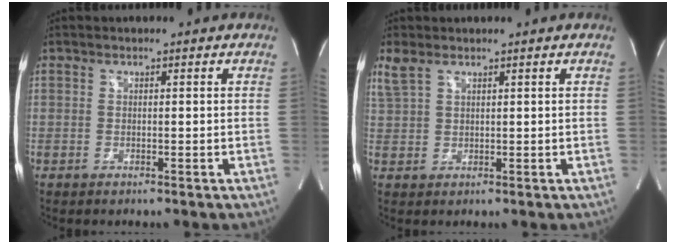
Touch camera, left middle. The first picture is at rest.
{"total": 3.4, "force": [2.4, 1.3, 2.0], "torque": [-0.063, 0.021, 0.063]}